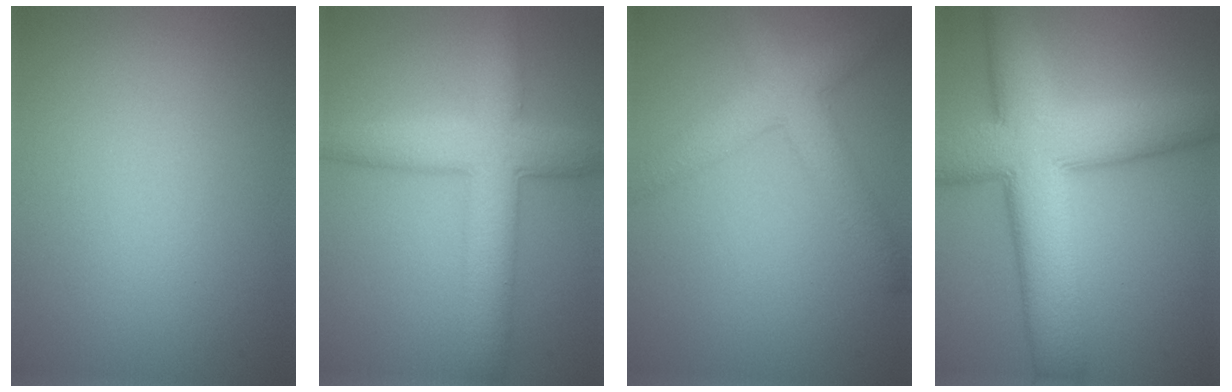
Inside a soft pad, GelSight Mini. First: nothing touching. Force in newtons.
{"total": 6.9, "press": 6.9, "slide": 0.1}
{"total": 5.0, "press": 5.0, "slide": 0.2}
{"total": 11.8, "press": 11.8, "slide": 0.5}